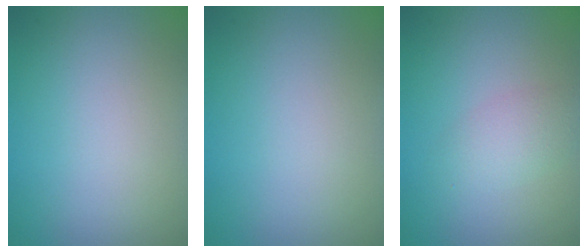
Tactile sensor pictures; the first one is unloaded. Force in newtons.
{"total": 0.0}
{"total": 2.3, "press": 2.3, "slide": 0.1}